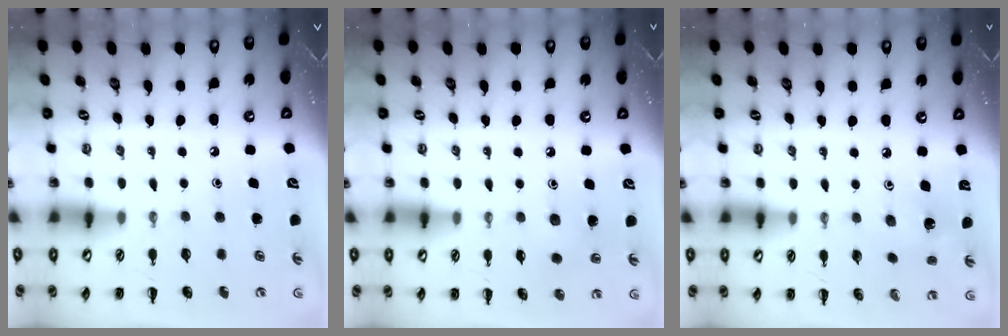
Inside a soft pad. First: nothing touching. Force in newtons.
{"total": 5.0, "press": 4.8, "slide": 1.4}
{"total": 1.5, "press": 1.4, "slide": 0.5}